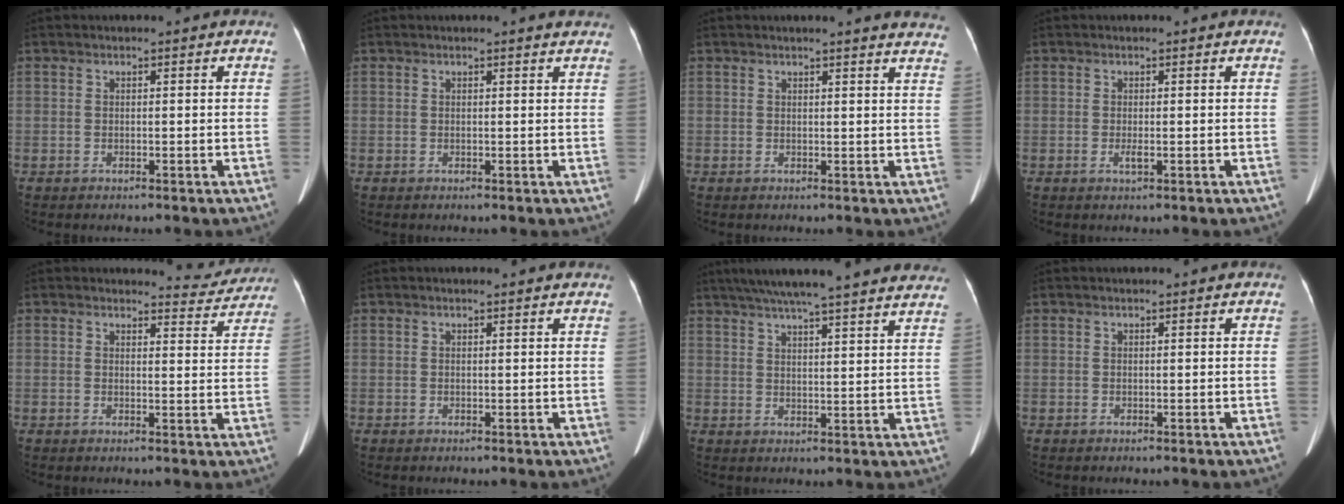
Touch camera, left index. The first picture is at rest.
{"total": 2.1, "force": [2.0, 0.1, 0.6], "torque": [-0.011, 0.002, 0.014]}
{"total": 10.4, "force": [9.8, 0.5, 3.3], "torque": [-0.021, -0.032, 0.081]}
{"total": 1.0, "force": [-0.2, 0.2, 1.0], "torque": [-0.019, -0.003, -0.004]}
{"total": 4.7, "force": [4.6, 0.7, -0.6], "torque": [0.008, -0.021, 0.043]}
{"total": 1.3, "force": [1.2, 0.1, 0.5], "torque": [-0.013, 0.008, 0.013]}
{"total": 26.3, "force": [23.2, 1.7, 12.3], "torque": [-0.196, 0.002, 0.292]}
{"total": 0.0}